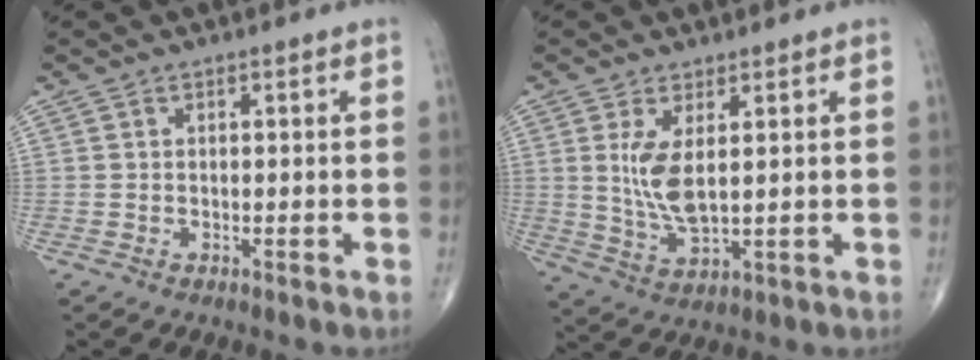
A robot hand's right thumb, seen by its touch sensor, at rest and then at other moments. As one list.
[{"total": 7.1, "force": [1.6, 2.7, 6.4], "torque": [-0.133, -0.022, 0.042]}]